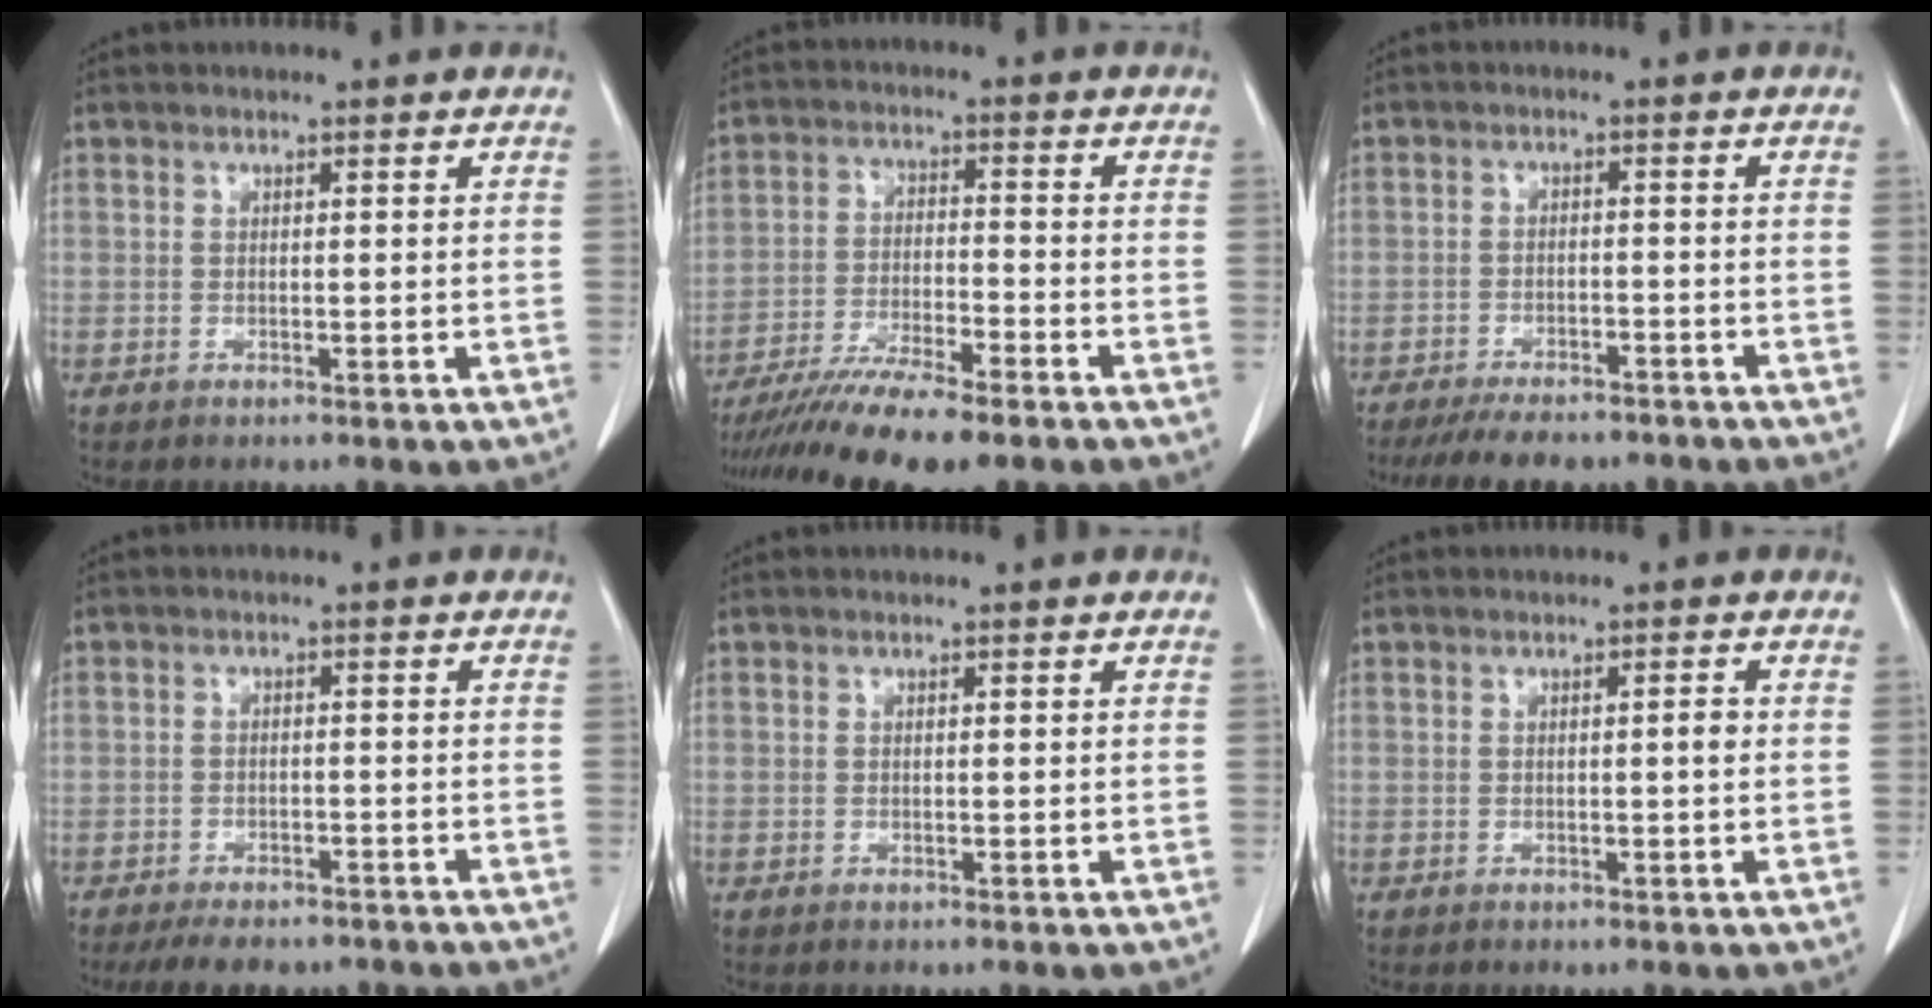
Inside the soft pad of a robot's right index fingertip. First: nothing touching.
{"total": 13.7, "force": [-11.1, 1.1, 8.0], "torque": [-0.137, -0.026, -0.183]}
{"total": 10.0, "force": [-8.6, 3.1, 4.1], "torque": [-0.053, -0.008, -0.120]}
{"total": 7.8, "force": [-6.6, 3.0, 3.0], "torque": [-0.033, -0.003, -0.088]}
{"total": 0.0}
{"total": 1.0, "force": [0.0, 0.1, 1.0], "torque": [-0.015, 0.000, 0.000]}